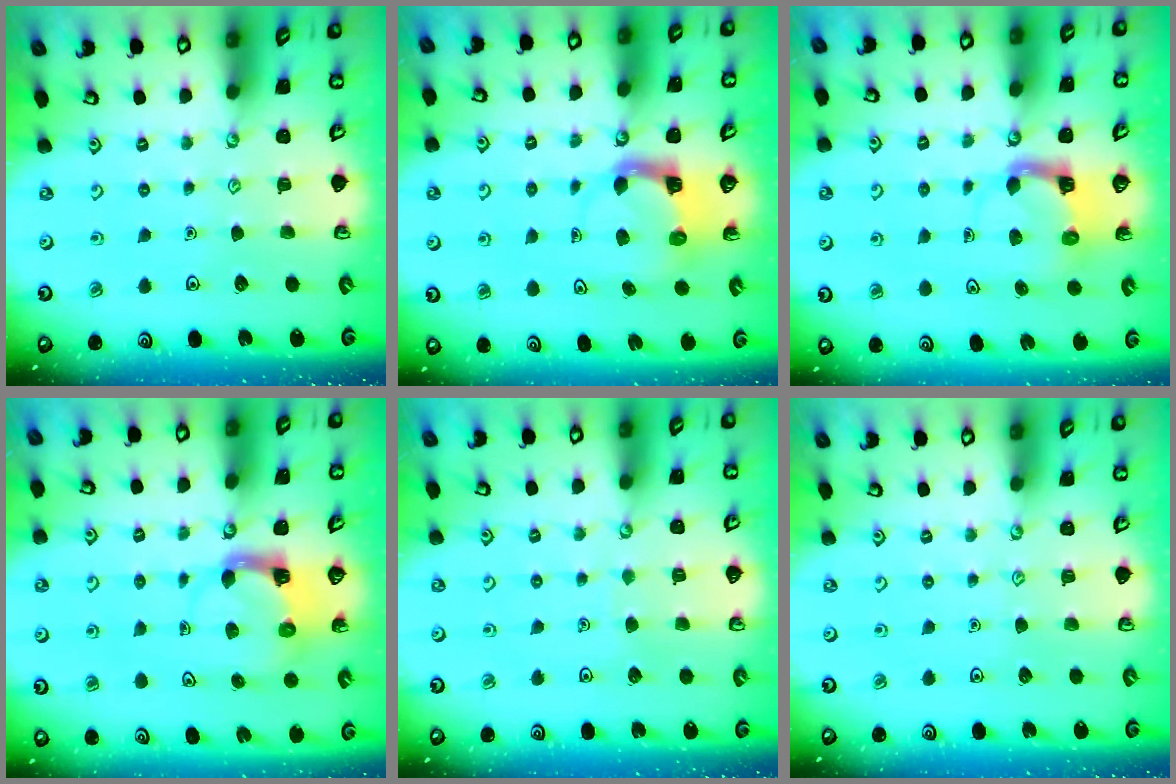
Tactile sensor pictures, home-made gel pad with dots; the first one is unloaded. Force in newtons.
{"total": 4.0, "press": 3.9, "slide": 0.4}
{"total": 4.4, "press": 4.4, "slide": 0.2}
{"total": 4.0, "press": 4.0, "slide": 0.6}
{"total": 1.5, "press": 1.5, "slide": 0.2}
{"total": 0.0}